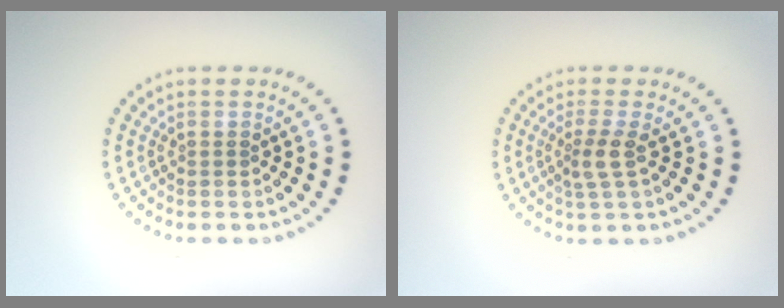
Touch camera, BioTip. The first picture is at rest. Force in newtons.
{"total": 2.0, "press": 1.6, "slide": 1.2}